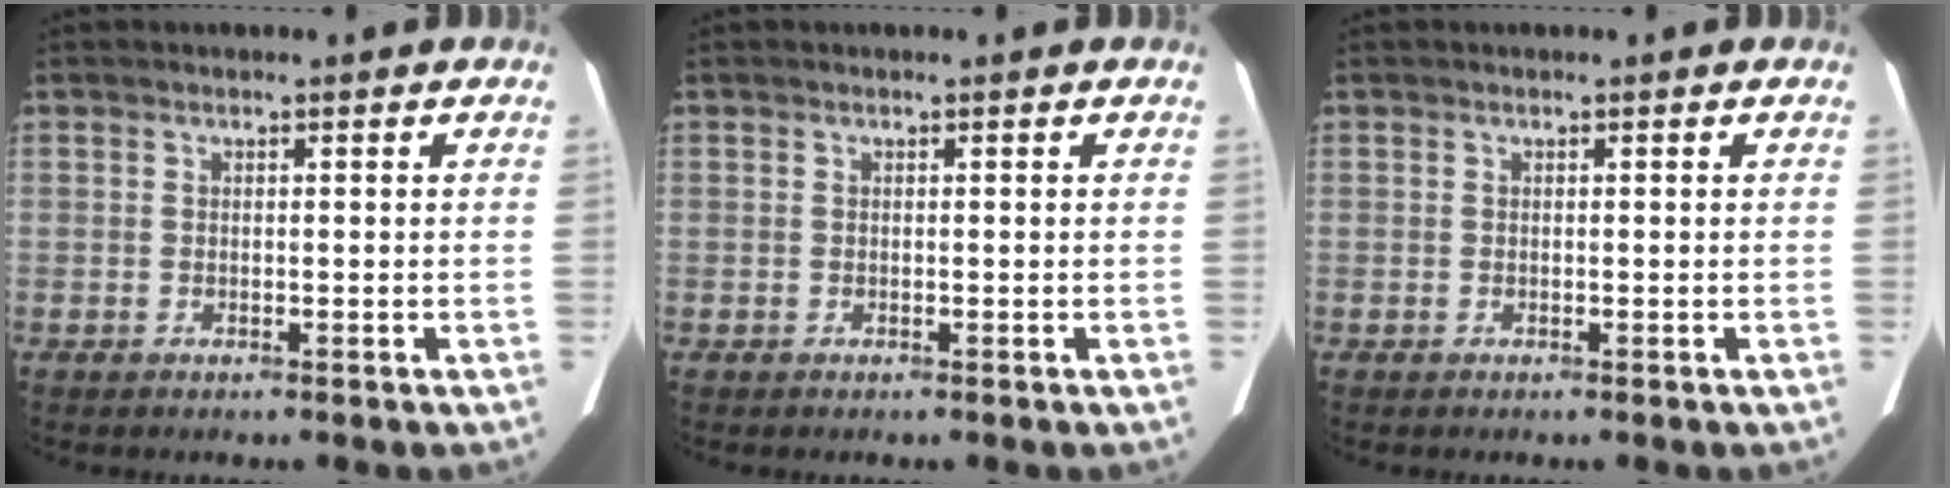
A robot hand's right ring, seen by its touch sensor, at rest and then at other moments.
{"total": 0.0}
{"total": 0.0}